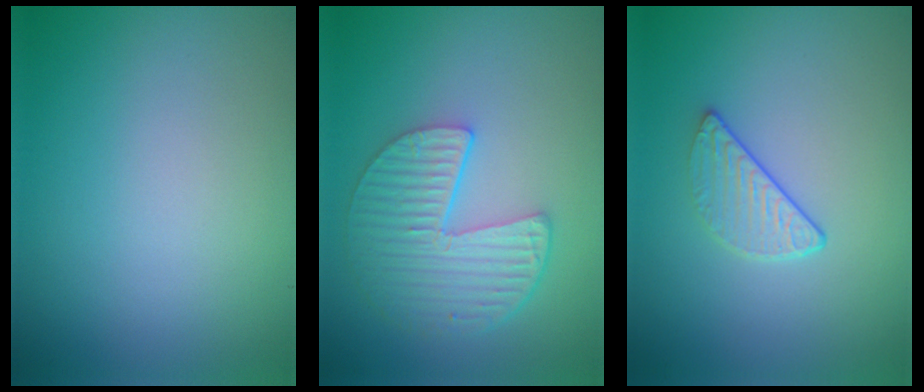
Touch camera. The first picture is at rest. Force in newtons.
{"total": 5.7, "press": 4.3, "slide": 3.7}
{"total": 2.2, "press": 1.5, "slide": 1.6}